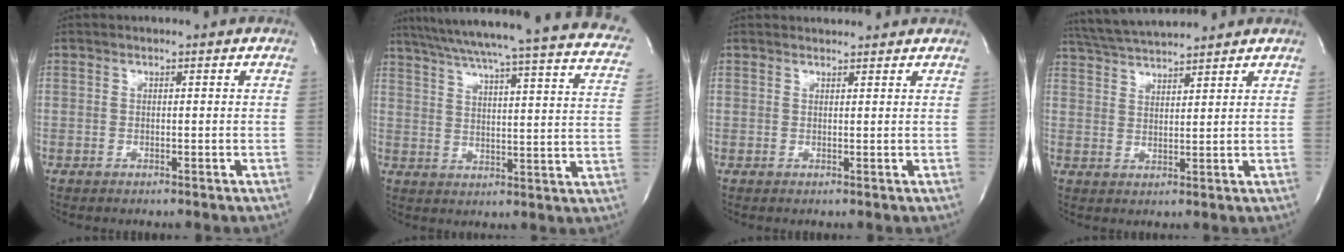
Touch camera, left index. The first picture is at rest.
{"total": 30.4, "force": [25.7, 2.4, 16.1], "torque": [-0.224, -0.037, 0.307]}
{"total": 3.1, "force": [3.0, 0.5, 0.3], "torque": [-0.010, 0.017, 0.037]}
{"total": 8.6, "force": [8.1, 0.0, 2.8], "torque": [-0.062, 0.025, 0.142]}